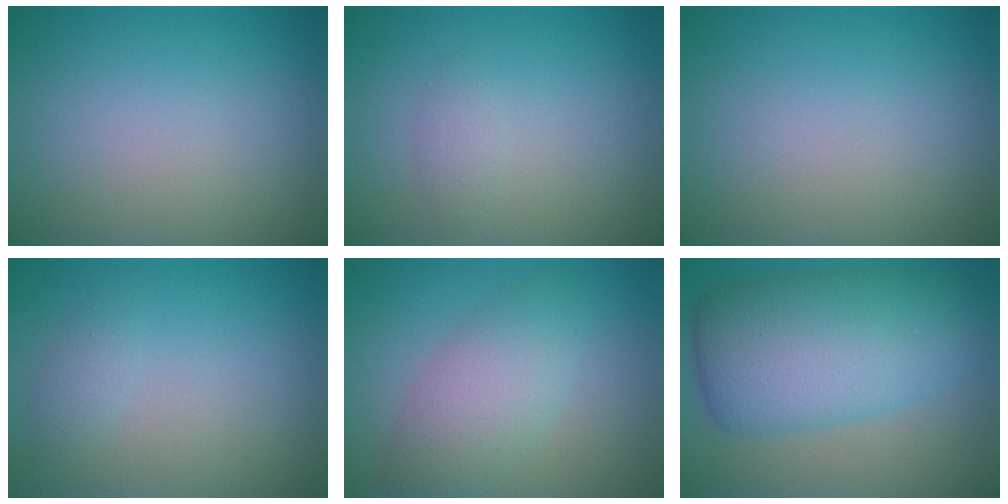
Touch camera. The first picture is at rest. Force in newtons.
{"total": 0.9, "press": 0.9, "slide": 0.0}
{"total": 0.0}
{"total": 1.1, "press": 1.1, "slide": 0.1}
{"total": 4.3, "press": 4.3, "slide": 0.1}
{"total": 9.6, "press": 9.6, "slide": 0.3}